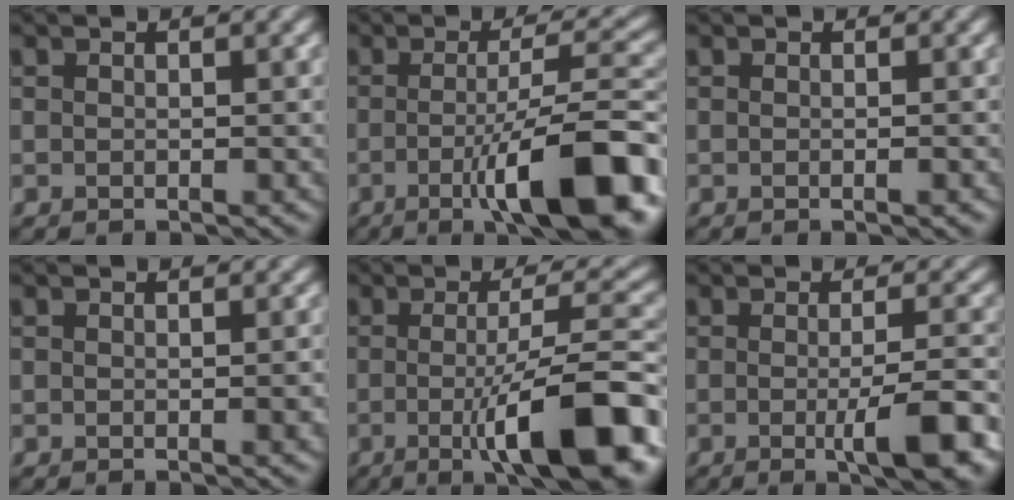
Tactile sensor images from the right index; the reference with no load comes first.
{"total": 11.6, "force": [-3.7, 2.5, 10.7], "torque": [-0.143, 0.005, -0.062]}
{"total": 0.9, "force": [-0.2, 0.2, 0.9], "torque": [-0.007, -0.001, -0.004]}
{"total": 0.8, "force": [-0.1, 0.1, 0.8], "torque": [-0.011, 0.000, 0.000]}
{"total": 11.2, "force": [-2.7, 2.5, 10.6], "torque": [-0.137, -0.001, -0.046]}
{"total": 6.1, "force": [-1.5, 1.3, 5.8], "torque": [-0.084, -0.002, -0.022]}